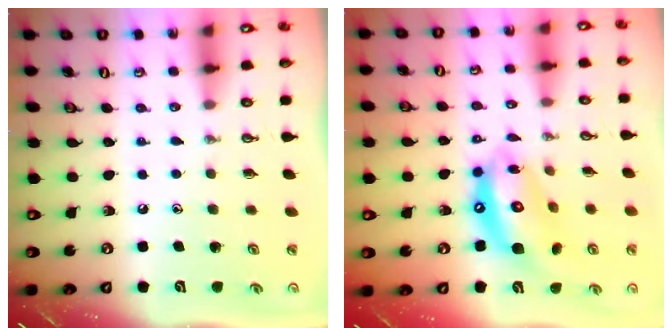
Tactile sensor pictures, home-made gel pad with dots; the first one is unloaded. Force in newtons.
{"total": 14.0, "press": 13.9, "slide": 1.4}